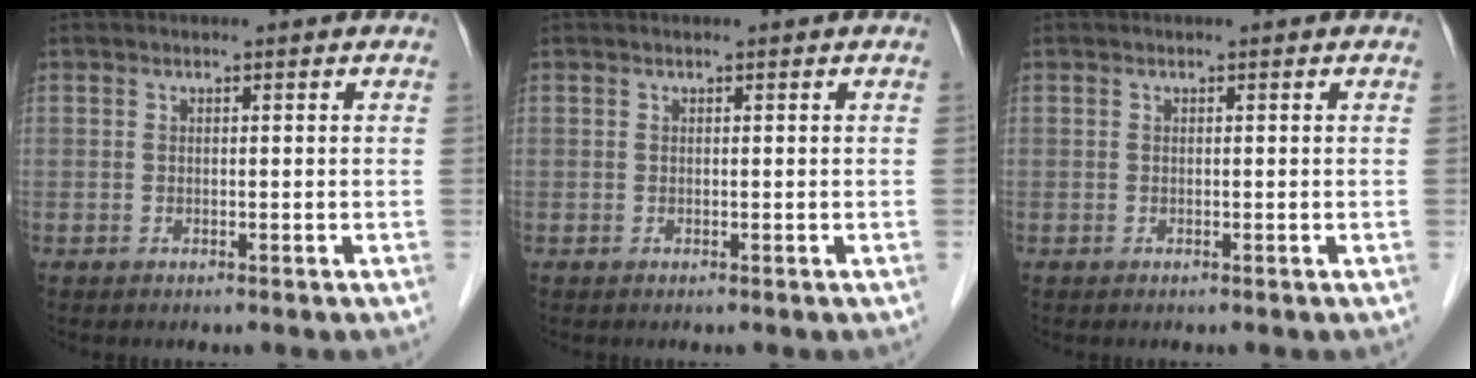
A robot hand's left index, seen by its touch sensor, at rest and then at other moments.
{"total": 0.0}
{"total": 0.0}